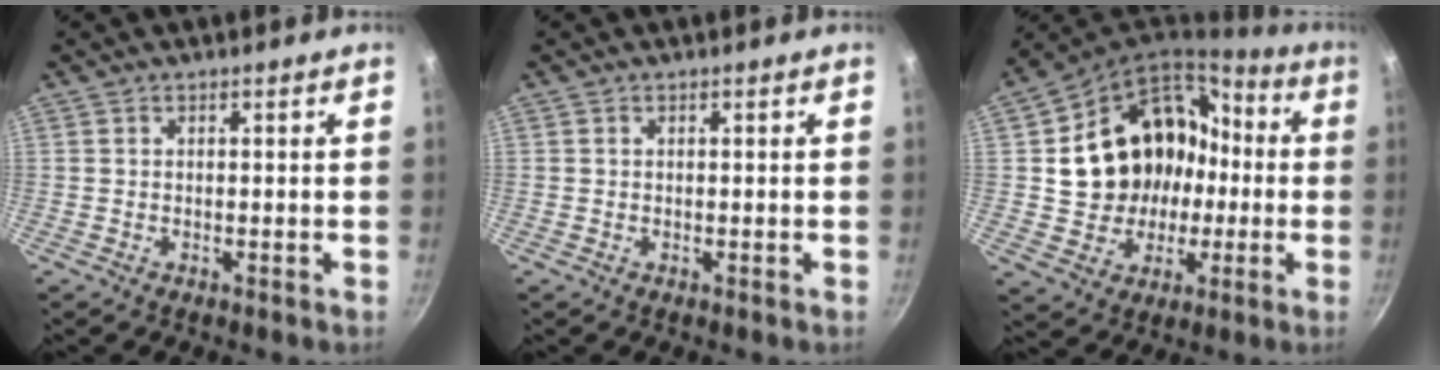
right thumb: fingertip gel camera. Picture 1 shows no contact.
{"total": 0.0}
{"total": 21.2, "force": [-0.3, 17.8, 11.6], "torque": [-0.169, 0.057, 0.015]}